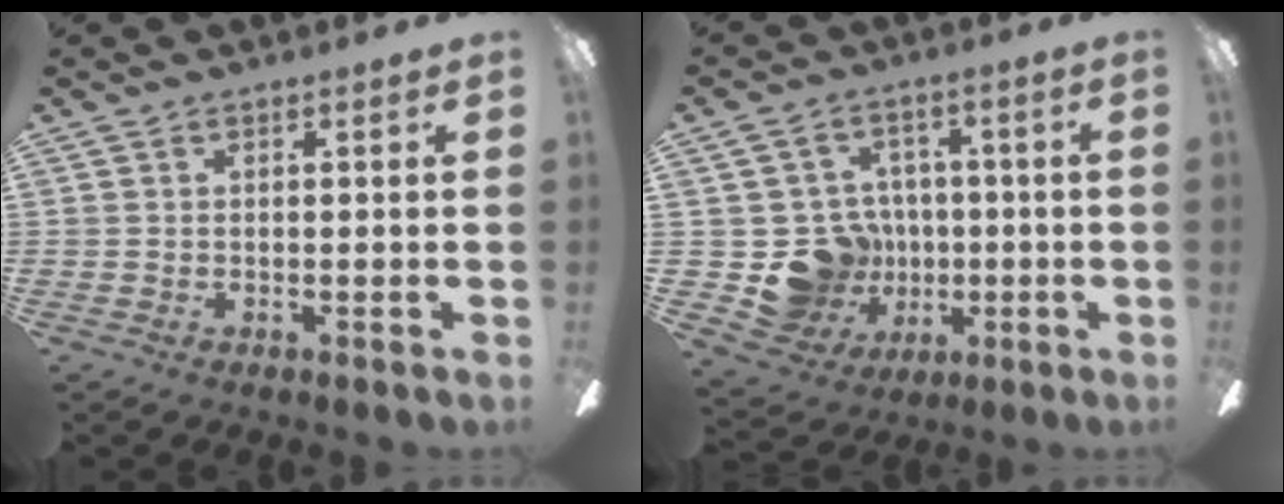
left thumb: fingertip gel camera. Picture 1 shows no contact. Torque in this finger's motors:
{"motor_torque": [-0.21, 1.27, -0.12, 0.15, 0.05]}